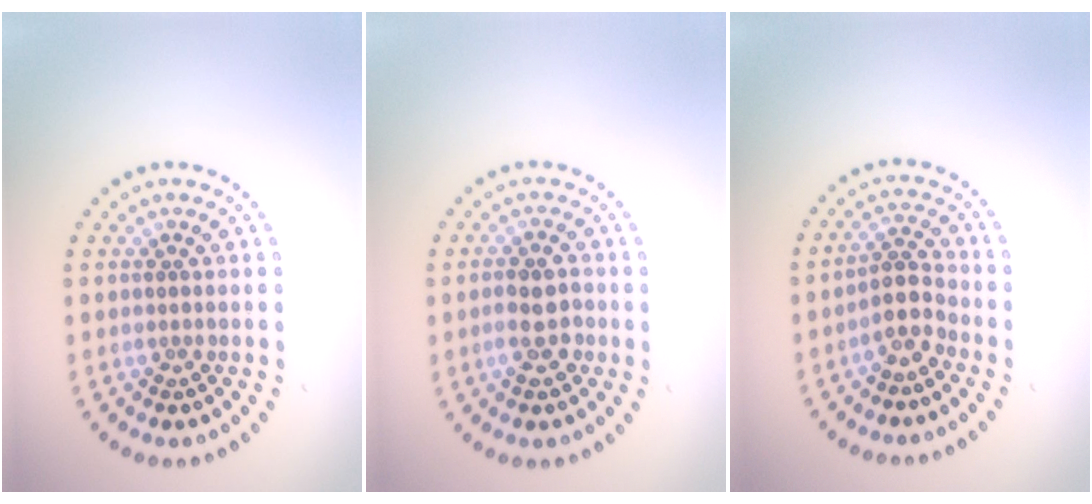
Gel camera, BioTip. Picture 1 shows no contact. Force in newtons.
{"total": 2.8, "press": 2.7, "slide": 0.6}
{"total": 2.5, "press": 2.1, "slide": 1.5}